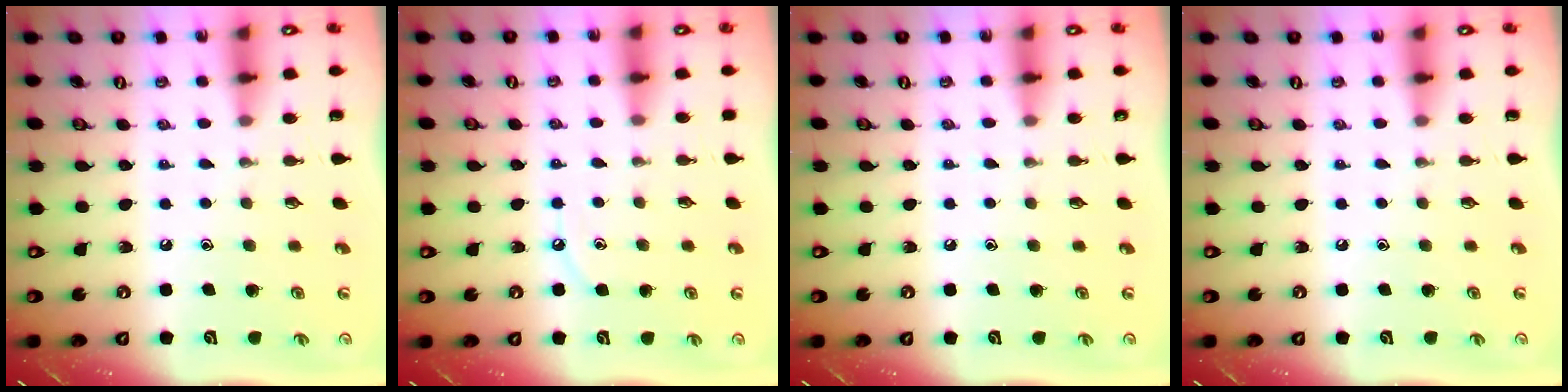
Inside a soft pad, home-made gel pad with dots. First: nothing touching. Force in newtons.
{"total": 4.5, "press": 4.5, "slide": 0.3}
{"total": 3.6, "press": 3.6, "slide": 0.6}
{"total": 0.0}